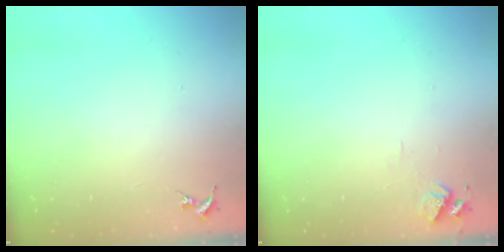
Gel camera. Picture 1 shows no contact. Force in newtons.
{"total": 6.4, "press": 6.4, "slide": 0.8}